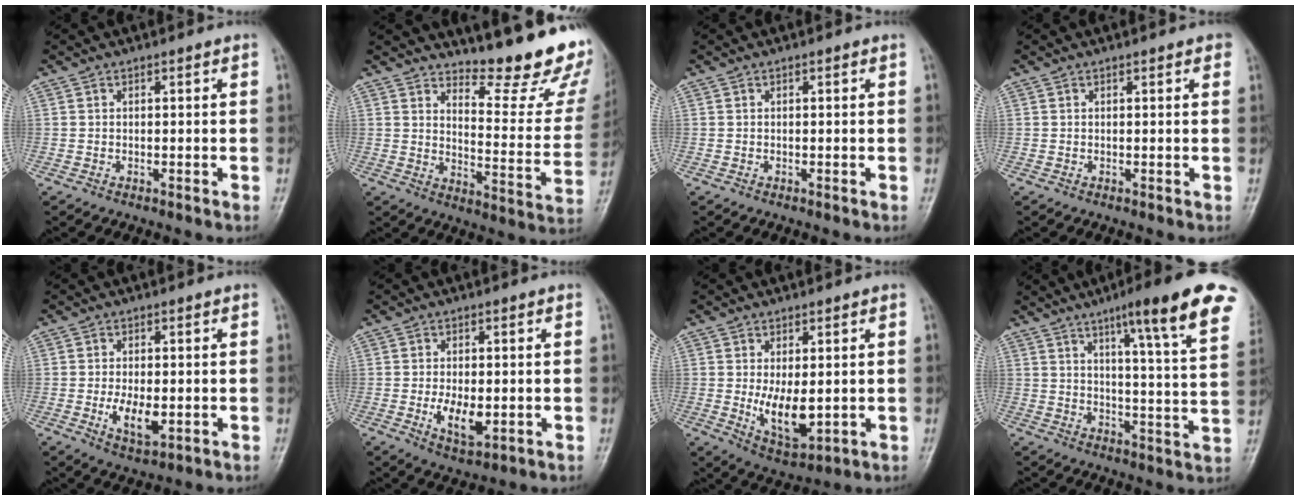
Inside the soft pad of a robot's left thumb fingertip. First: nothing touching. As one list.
[{"total": 18.2, "force": [15.1, 3.7, 9.4], "torque": [-0.090, -0.151, 0.197]}, {"total": 0.0}, {"total": 1.7, "force": [1.0, 0.5, 1.2], "torque": [-0.014, 0.002, 0.008]}, {"total": 6.1, "force": [-1.1, 2.9, 5.2], "torque": [-0.089, -0.008, -0.014]}, {"total": 6.5, "force": [-1.2, 3.3, 5.5], "torque": [-0.091, -0.009, -0.014]}, {"total": 8.6, "force": [-0.3, 4.2, 7.5], "torque": [-0.107, -0.022, 0.011]}, {"total": 19.1, "force": [11.2, 1.8, 15.3], "torque": [-0.191, -0.041, 0.144]}]